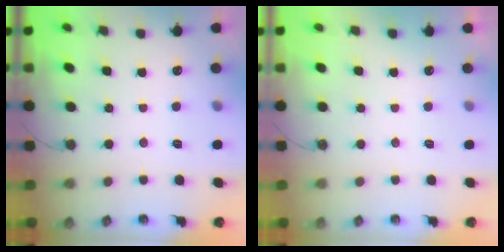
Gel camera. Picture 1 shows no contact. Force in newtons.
{"total": 0.0}